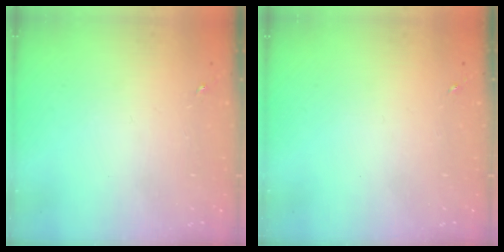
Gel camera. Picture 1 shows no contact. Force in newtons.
{"total": 0.0}